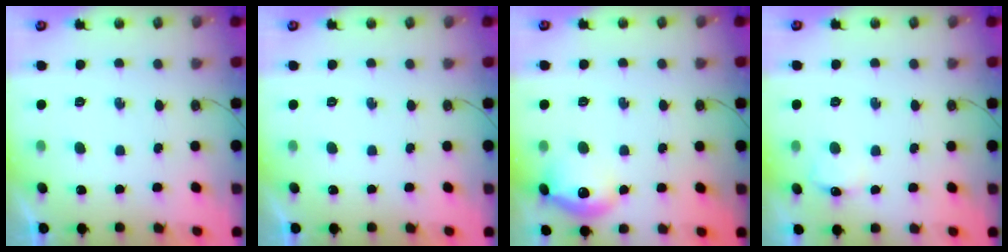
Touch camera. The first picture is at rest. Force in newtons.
{"total": 0.0}
{"total": 14.5, "press": 14.4, "slide": 1.1}
{"total": 6.0, "press": 5.8, "slide": 1.5}